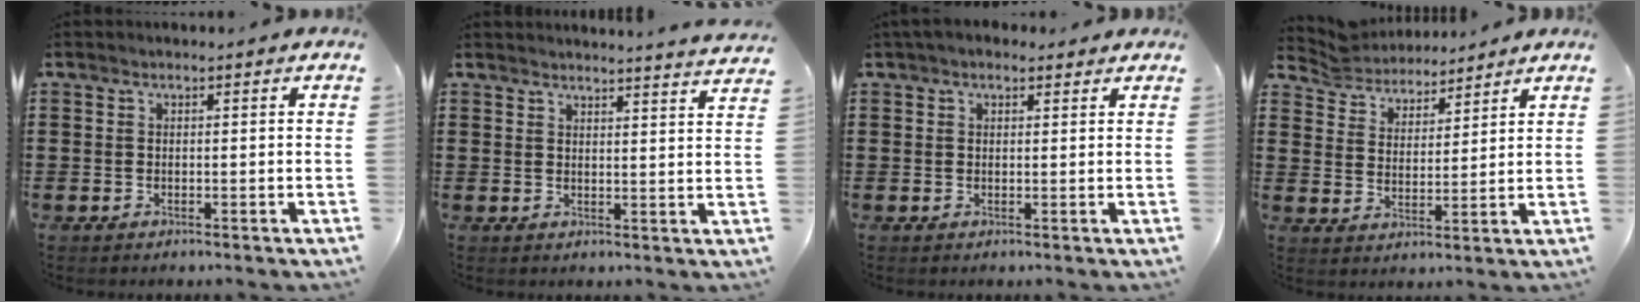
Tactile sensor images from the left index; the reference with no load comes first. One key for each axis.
{"total": 3.2, "fx": 3.1, "fy": -0.8, "fz": 0.1, "tx": -0.012, "ty": -0.017, "tz": 0.057}
{"total": 2.0, "fx": 1.4, "fy": 1.2, "fz": 0.9, "tx": -0.021, "ty": 0.009, "tz": 0.026}
{"total": 5.5, "fx": 5.3, "fy": 1.5, "fz": -0.2, "tx": -0.026, "ty": -0.027, "tz": 0.094}